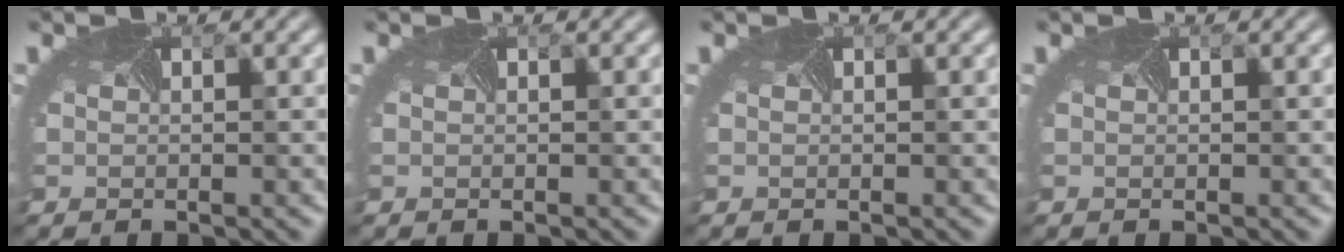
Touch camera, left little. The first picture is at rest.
{"total": 0.0}
{"total": 0.0}
{"total": 0.0}